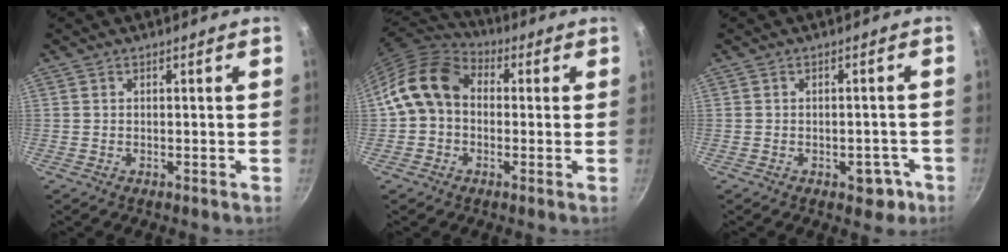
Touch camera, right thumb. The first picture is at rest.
{"total": 12.4, "force": [0.5, 9.7, 7.6], "torque": [-0.111, 0.029, -0.012]}
{"total": 4.4, "force": [-2.0, 2.8, 2.8], "torque": [-0.008, 0.020, -0.014]}